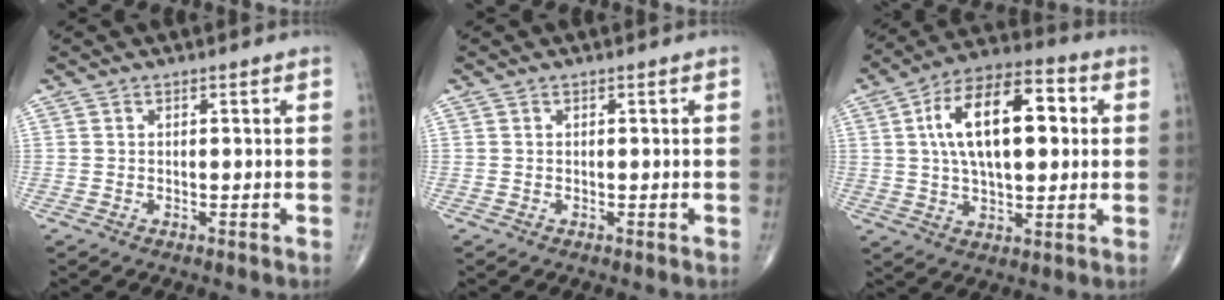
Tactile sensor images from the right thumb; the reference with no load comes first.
{"total": 0.0}
{"total": 18.0, "force": [3.2, 8.8, 15.4], "torque": [-0.243, 0.021, 0.048]}